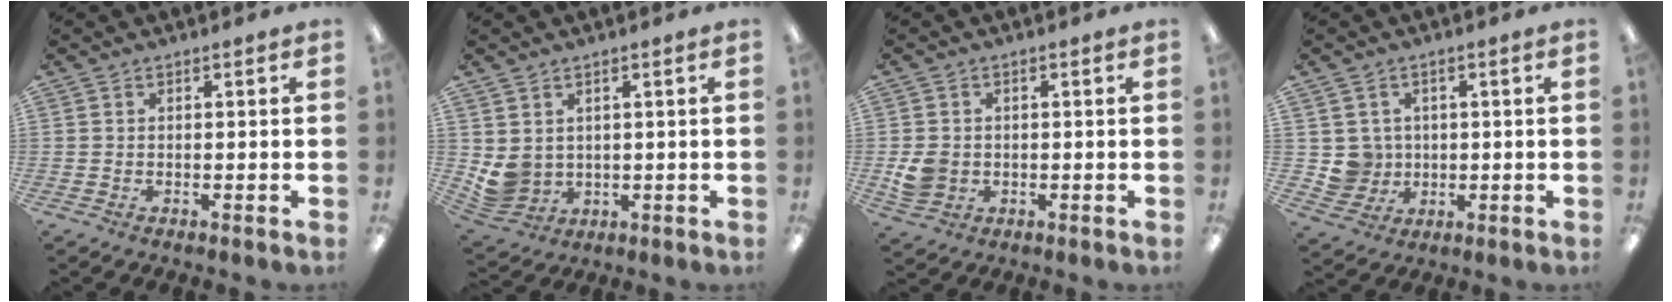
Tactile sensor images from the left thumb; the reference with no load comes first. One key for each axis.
{"total": 5.0, "fx": 2.0, "fy": 4.3, "fz": 1.6, "tx": -0.048, "ty": -0.014, "tz": 0.040}
{"total": 4.8, "fx": -0.4, "fy": 4.1, "fz": 2.3, "tx": -0.032, "ty": 0.001, "tz": -0.007}
{"total": 5.5, "fx": 1.2, "fy": 5.4, "fz": 0.4, "tx": -0.011, "ty": 0.004, "tz": 0.028}